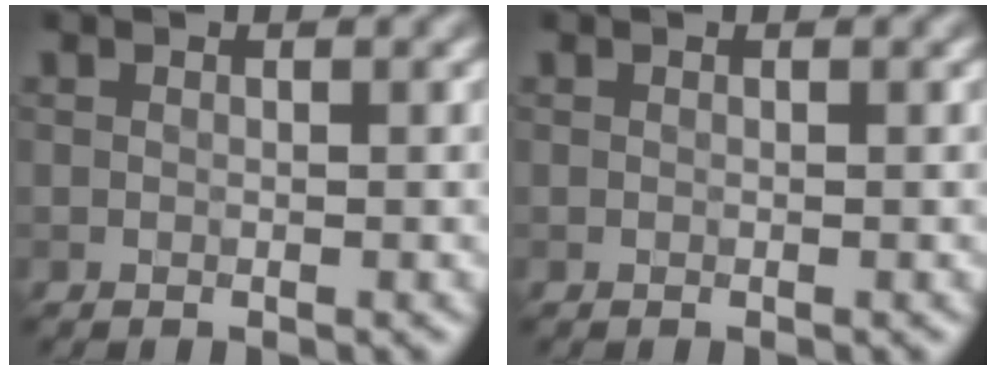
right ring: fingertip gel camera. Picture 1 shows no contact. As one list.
[{"total": 0.0}]